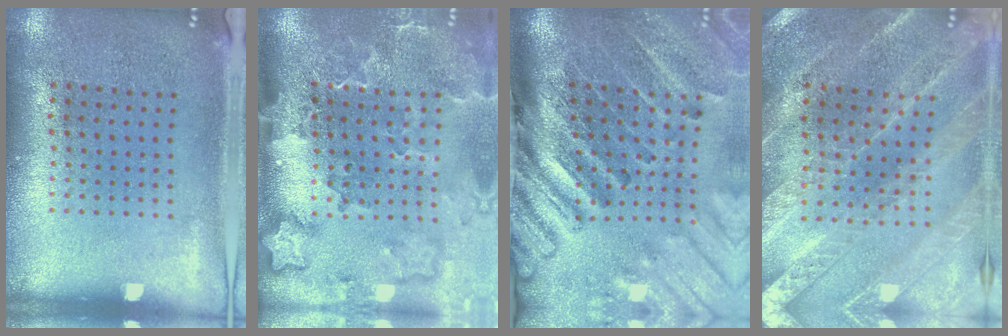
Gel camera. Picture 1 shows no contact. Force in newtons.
{"total": 3.3, "press": 2.4, "slide": 2.2}
{"total": 4.4, "press": 3.2, "slide": 3.0}
{"total": 2.4, "press": 2.4, "slide": 0.4}